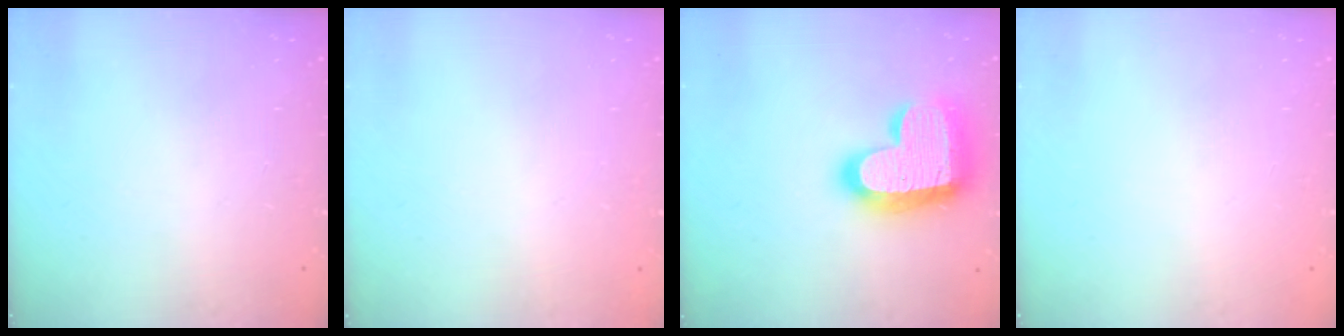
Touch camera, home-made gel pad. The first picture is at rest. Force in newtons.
{"total": 0.6, "press": 0.6, "slide": 0.2}
{"total": 22.1, "press": 22.0, "slide": 1.5}
{"total": 0.0}